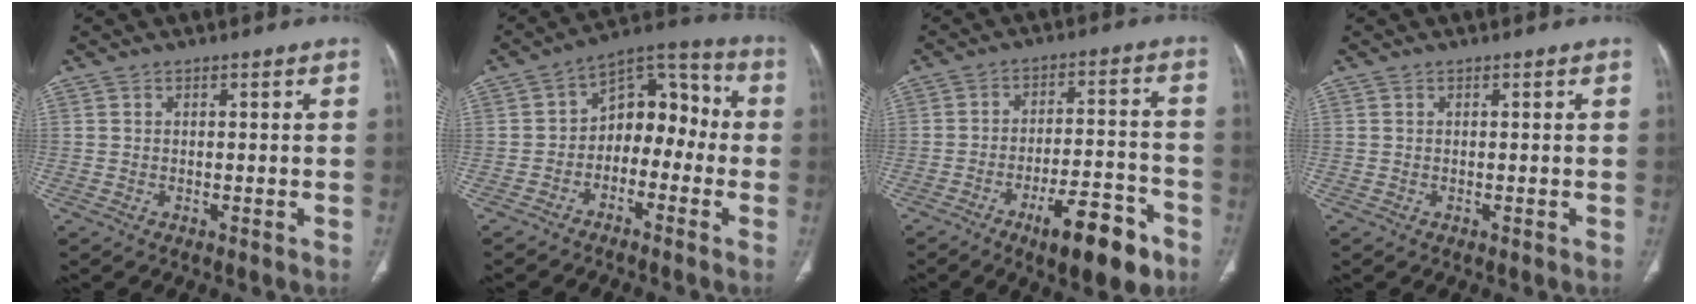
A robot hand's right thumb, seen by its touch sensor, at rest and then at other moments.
{"total": 11.3, "force": [-2.3, 7.9, 7.8], "torque": [-0.069, 0.057, -0.052]}
{"total": 13.5, "force": [-7.9, 4.4, 10.0], "torque": [-0.134, 0.051, -0.115]}
{"total": 0.0}